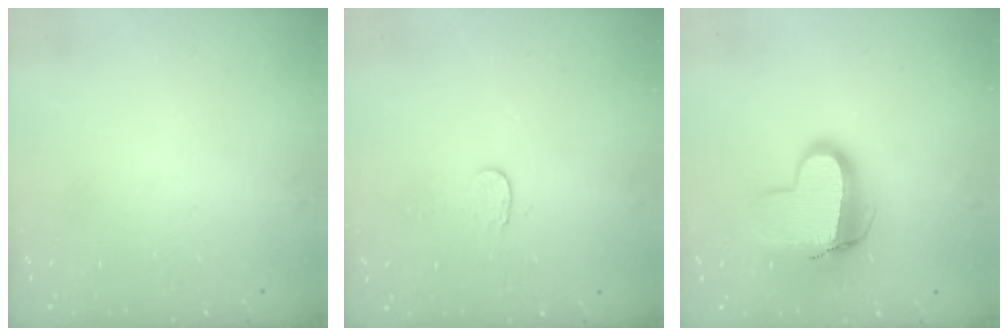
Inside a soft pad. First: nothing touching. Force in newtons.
{"total": 2.3, "press": 2.3, "slide": 0.2}
{"total": 12.5, "press": 12.5, "slide": 1.0}